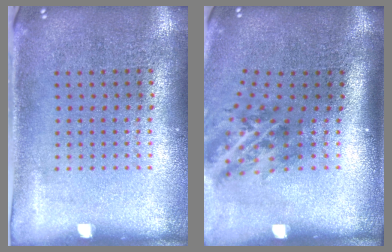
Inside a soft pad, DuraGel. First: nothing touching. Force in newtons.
{"total": 1.7, "press": 1.1, "slide": 1.3}